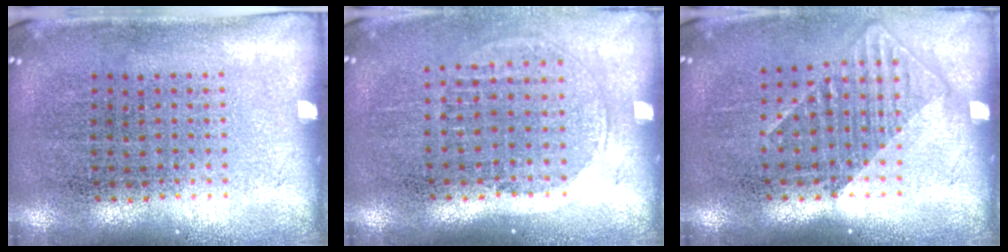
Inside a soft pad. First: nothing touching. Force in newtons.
{"total": 1.3, "press": 1.2, "slide": 0.6}
{"total": 1.3, "press": 0.9, "slide": 0.9}